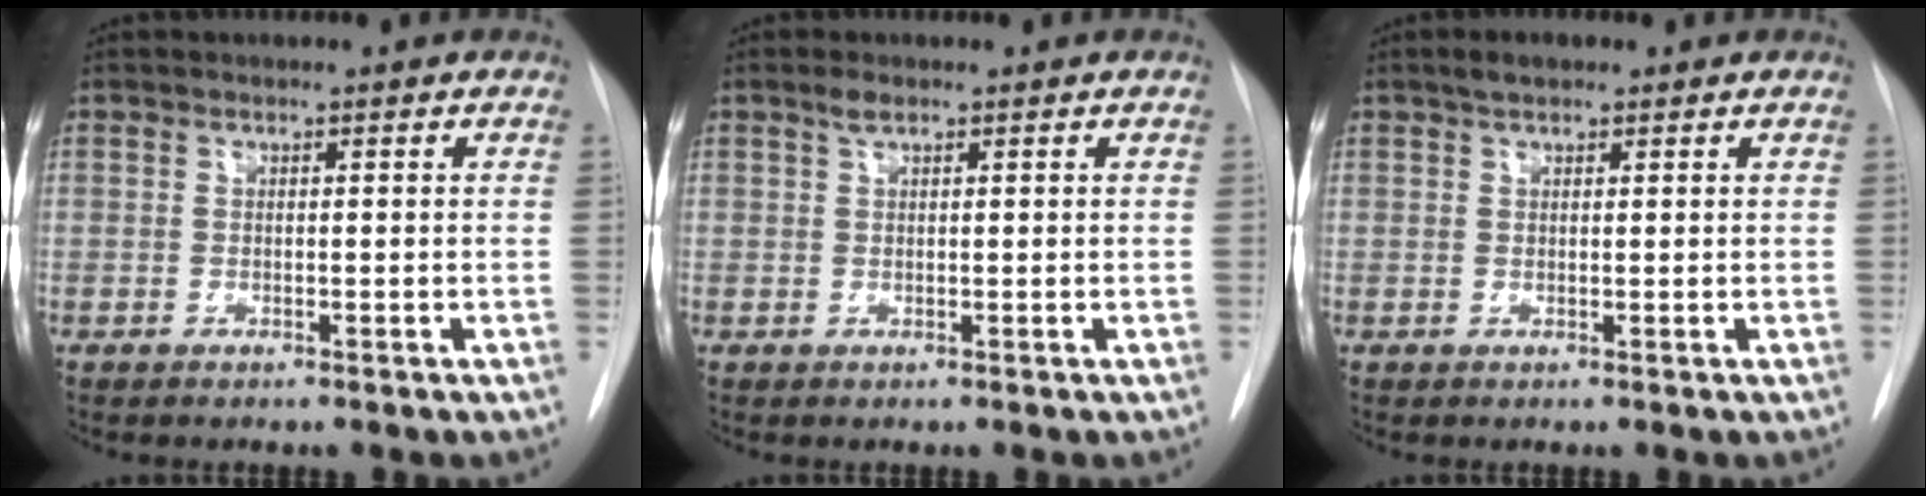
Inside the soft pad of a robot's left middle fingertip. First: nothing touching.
{"total": 1.2, "force": [0.9, 0.4, 0.8], "torque": [-0.015, 0.006, 0.017]}
{"total": 2.1, "force": [1.5, 0.9, 1.2], "torque": [-0.022, 0.011, 0.024]}